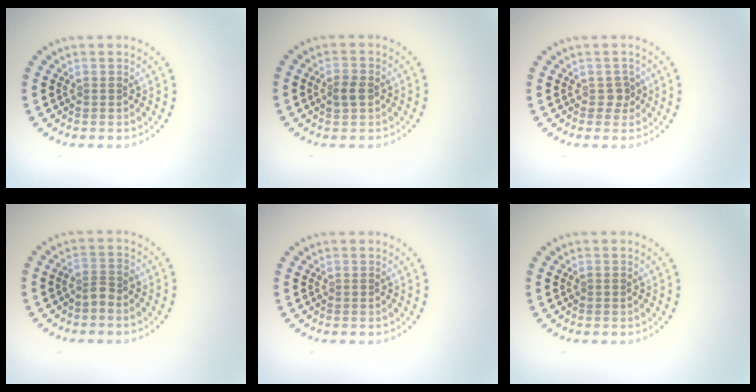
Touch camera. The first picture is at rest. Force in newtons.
{"total": 1.6, "press": 1.6, "slide": 0.1}
{"total": 1.2, "press": 1.0, "slide": 0.6}
{"total": 1.5, "press": 1.2, "slide": 1.0}
{"total": 0.0}
{"total": 0.6, "press": 0.6, "slide": 0.1}